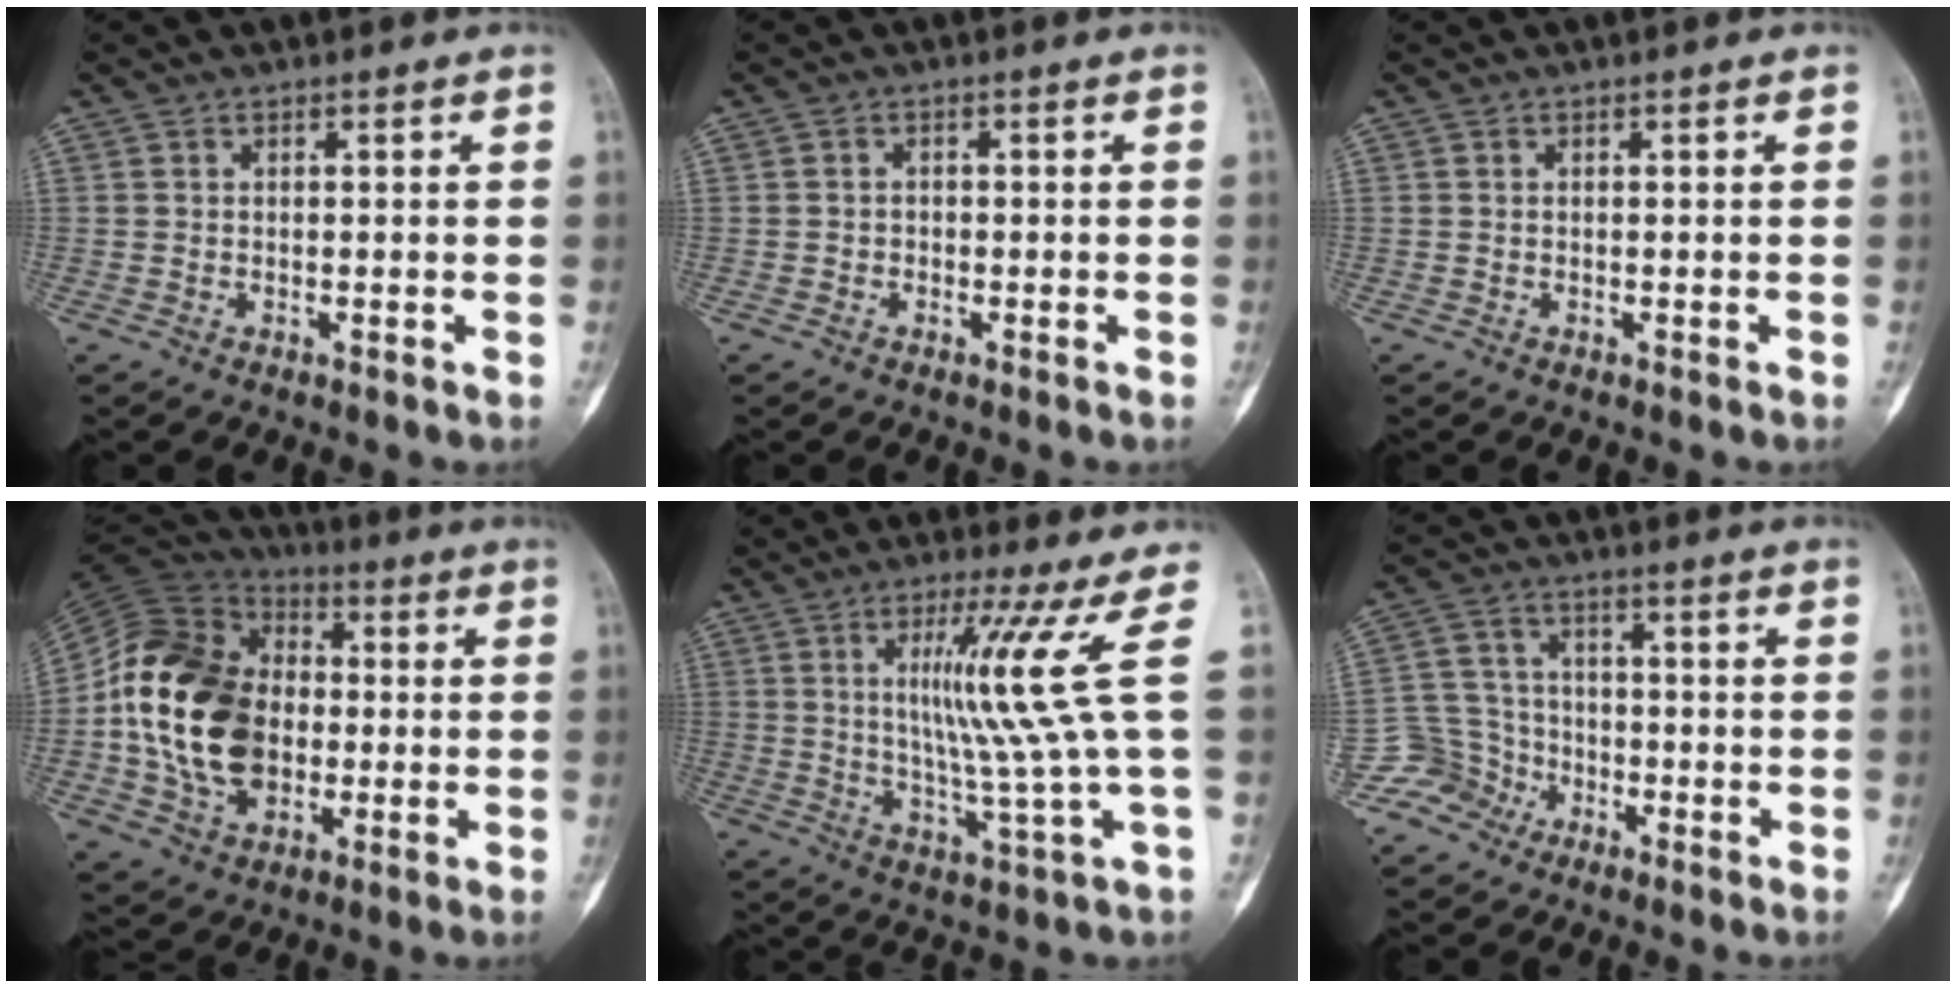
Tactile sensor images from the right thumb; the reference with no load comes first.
{"total": 1.1, "force": [-0.5, 1.0, 0.2], "torque": [0.008, 0.006, -0.015]}
{"total": 0.0}
{"total": 22.9, "force": [-1.4, 16.5, 15.9], "torque": [-0.283, 0.018, -0.024]}
{"total": 11.6, "force": [3.1, -2.4, 10.9], "torque": [-0.205, -0.036, 0.065]}
{"total": 6.9, "force": [-4.3, 5.5, -0.4], "torque": [0.044, 0.048, -0.092]}